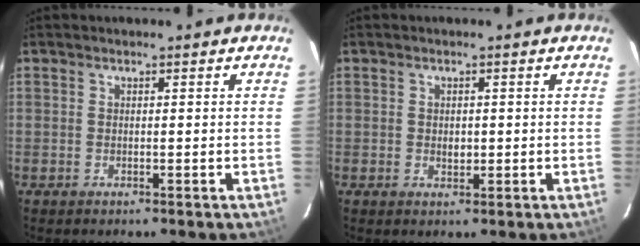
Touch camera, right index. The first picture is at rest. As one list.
[{"total": 1.6, "force": [0.0, 1.2, 1.1], "torque": [-0.017, 0.001, 0.001]}]